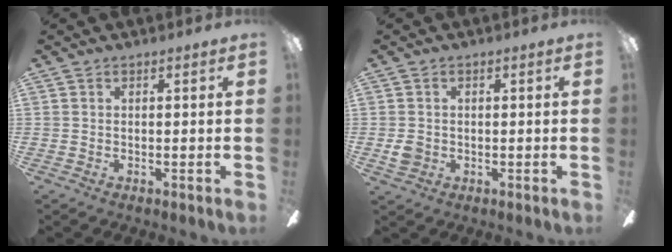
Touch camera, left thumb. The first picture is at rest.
{"total": 2.9, "force": [-0.1, 2.6, 1.4], "torque": [-0.016, 0.004, -0.004]}